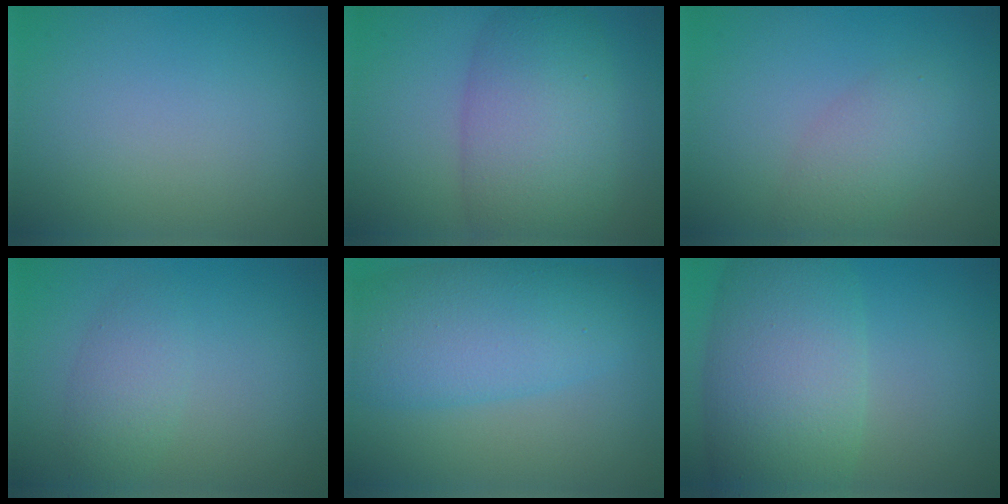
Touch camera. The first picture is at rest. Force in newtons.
{"total": 8.1, "press": 8.1, "slide": 0.4}
{"total": 2.8, "press": 2.8, "slide": 0.0}
{"total": 2.4, "press": 2.4, "slide": 0.0}
{"total": 7.9, "press": 7.9, "slide": 0.1}
{"total": 9.5, "press": 9.5, "slide": 0.3}